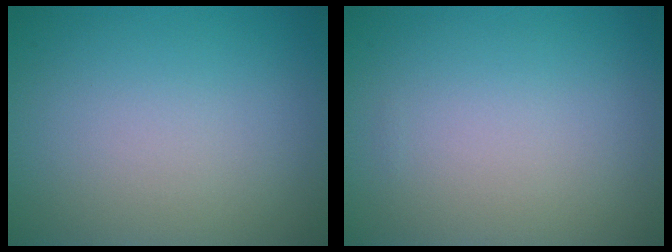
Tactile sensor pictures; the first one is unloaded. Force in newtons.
{"total": 0.0}